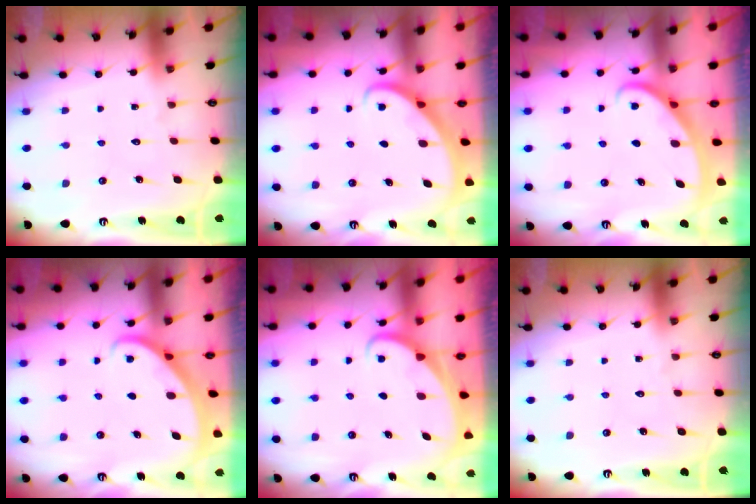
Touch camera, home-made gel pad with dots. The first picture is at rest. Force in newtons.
{"total": 2.7, "press": 2.7, "slide": 0.2}
{"total": 3.1, "press": 3.1, "slide": 0.1}
{"total": 1.8, "press": 1.8, "slide": 0.1}
{"total": 1.5, "press": 1.5, "slide": 0.1}
{"total": 0.0}